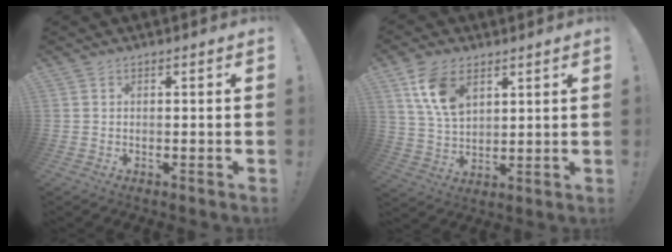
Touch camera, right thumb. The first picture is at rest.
{"total": 11.9, "force": [6.0, 7.2, 7.3], "torque": [-0.143, -0.016, 0.114]}